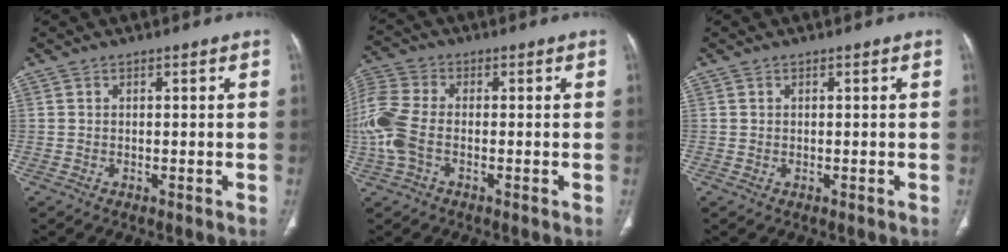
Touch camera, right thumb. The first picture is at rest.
{"total": 11.1, "force": [-1.7, 7.0, 8.5], "torque": [-0.224, 0.017, -0.037]}
{"total": 0.0}